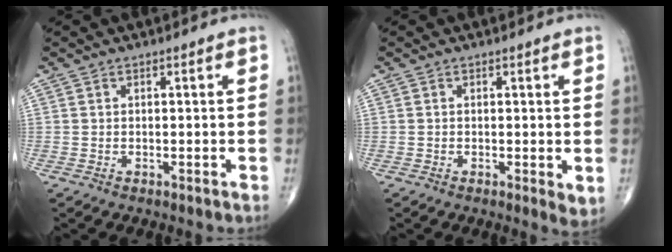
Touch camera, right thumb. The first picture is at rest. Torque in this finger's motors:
{"motor_torque": [-0.16, 0.69, 0.23, -0.08, 0.06]}